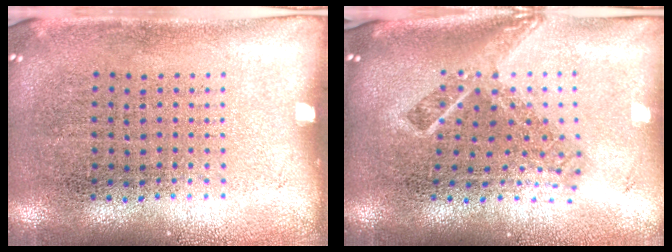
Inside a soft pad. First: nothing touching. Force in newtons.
{"total": 2.1, "press": 1.4, "slide": 1.5}